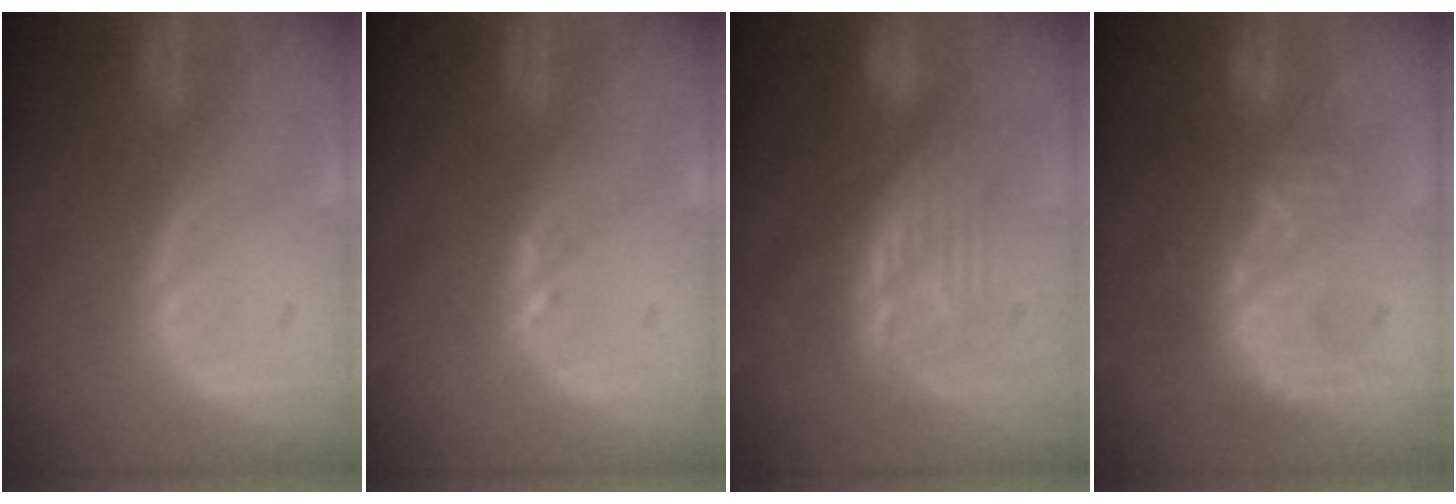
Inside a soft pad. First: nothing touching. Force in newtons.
{"total": 1.0, "press": 1.0, "slide": 0.2}
{"total": 8.2, "press": 8.0, "slide": 2.0}
{"total": 9.9, "press": 8.6, "slide": 5.0}